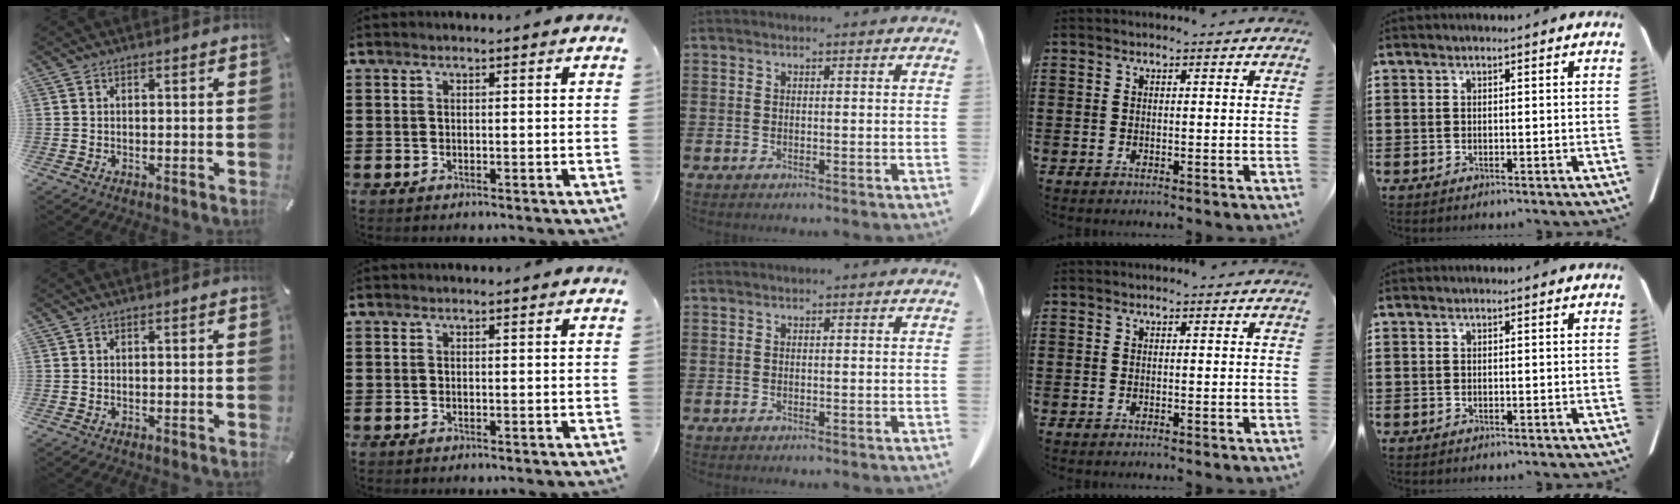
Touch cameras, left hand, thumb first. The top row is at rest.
{}